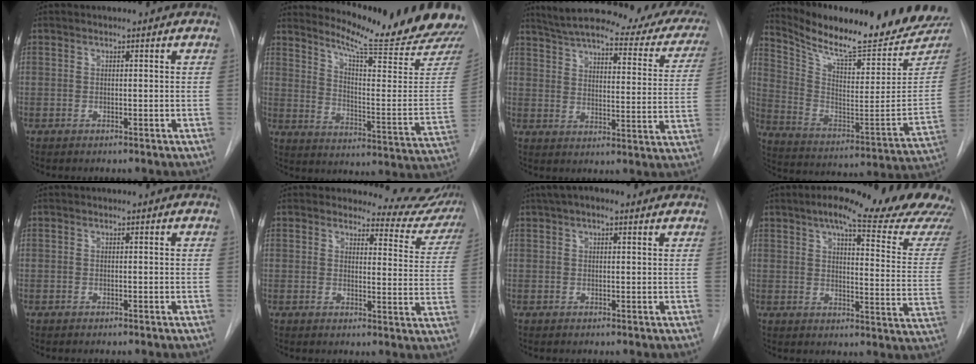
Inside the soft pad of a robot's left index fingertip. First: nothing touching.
{"total": 19.9, "force": [18.8, -1.1, 6.5], "torque": [-0.111, -0.139, 0.240]}
{"total": 28.9, "force": [24.6, 6.1, 14.0], "torque": [-0.211, -0.034, 0.297]}
{"total": 24.7, "force": [22.7, 2.9, 9.4], "torque": [-0.164, -0.085, 0.325]}
{"total": 0.0}
{"total": 11.4, "force": [11.1, 2.5, -0.1], "torque": [0.034, -0.078, 0.096]}
{"total": 5.3, "force": [3.5, 1.8, 3.6], "torque": [-0.062, 0.032, 0.052]}
{"total": 23.3, "force": [19.2, 2.7, 12.8], "torque": [-0.168, -0.058, 0.219]}